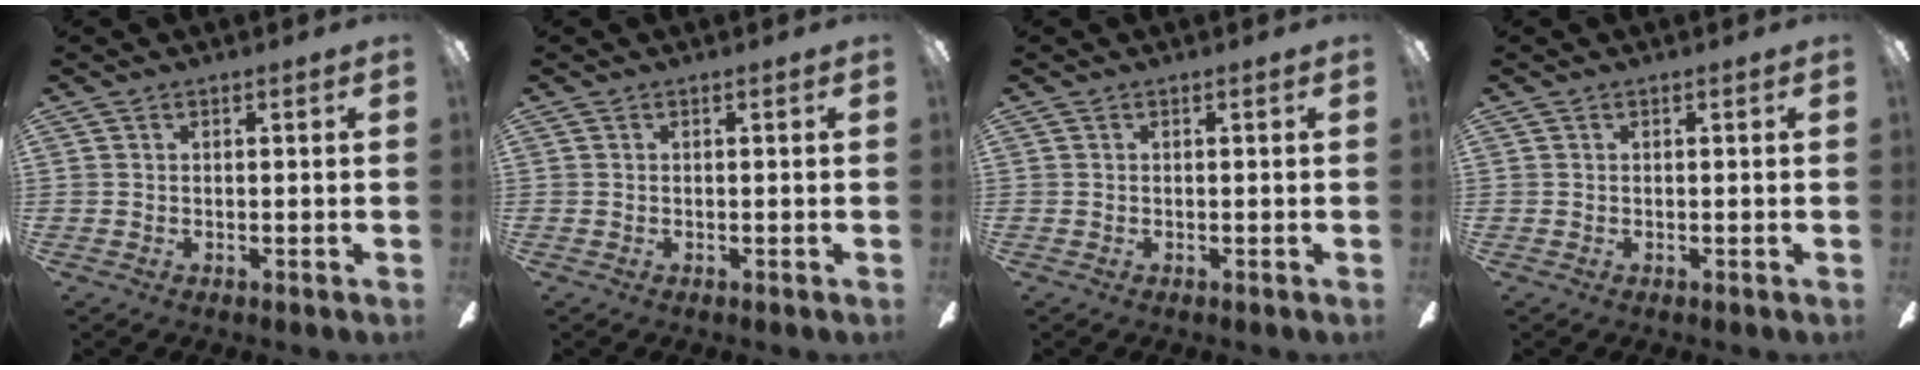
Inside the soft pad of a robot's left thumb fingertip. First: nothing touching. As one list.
[{"total": 0.0}, {"total": 0.0}, {"total": 0.0}]